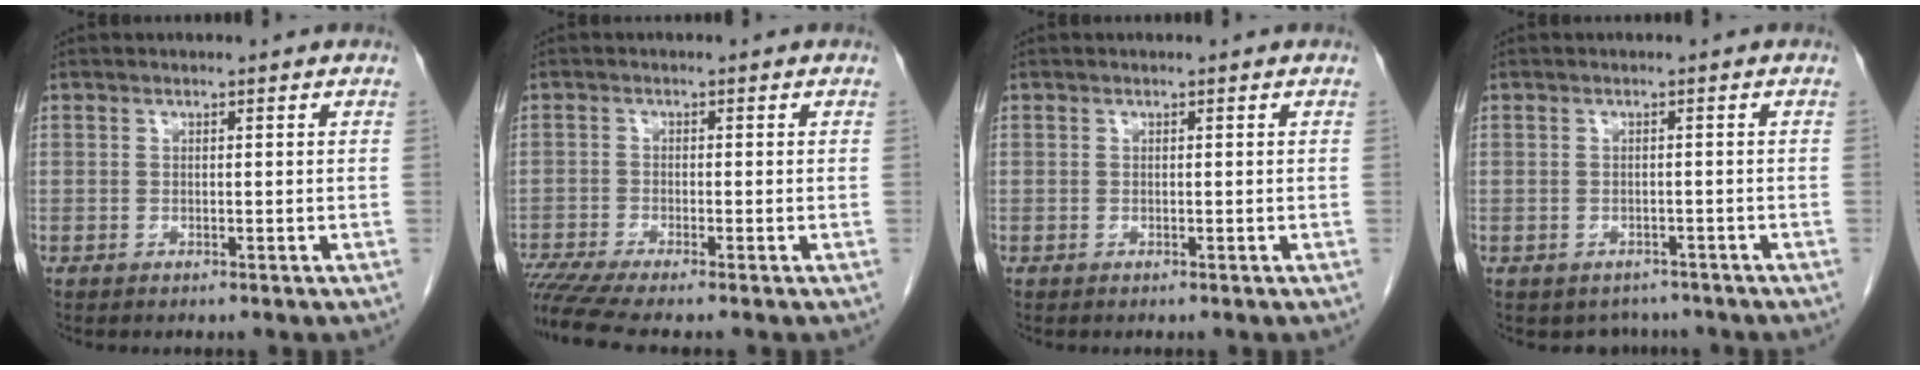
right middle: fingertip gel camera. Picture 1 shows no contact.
{"total": 6.9, "force": [-5.8, -0.7, 3.6], "torque": [-0.066, -0.015, -0.102]}
{"total": 0.0}
{"total": 3.7, "force": [-3.0, 2.1, 0.3], "torque": [0.000, 0.009, -0.038]}